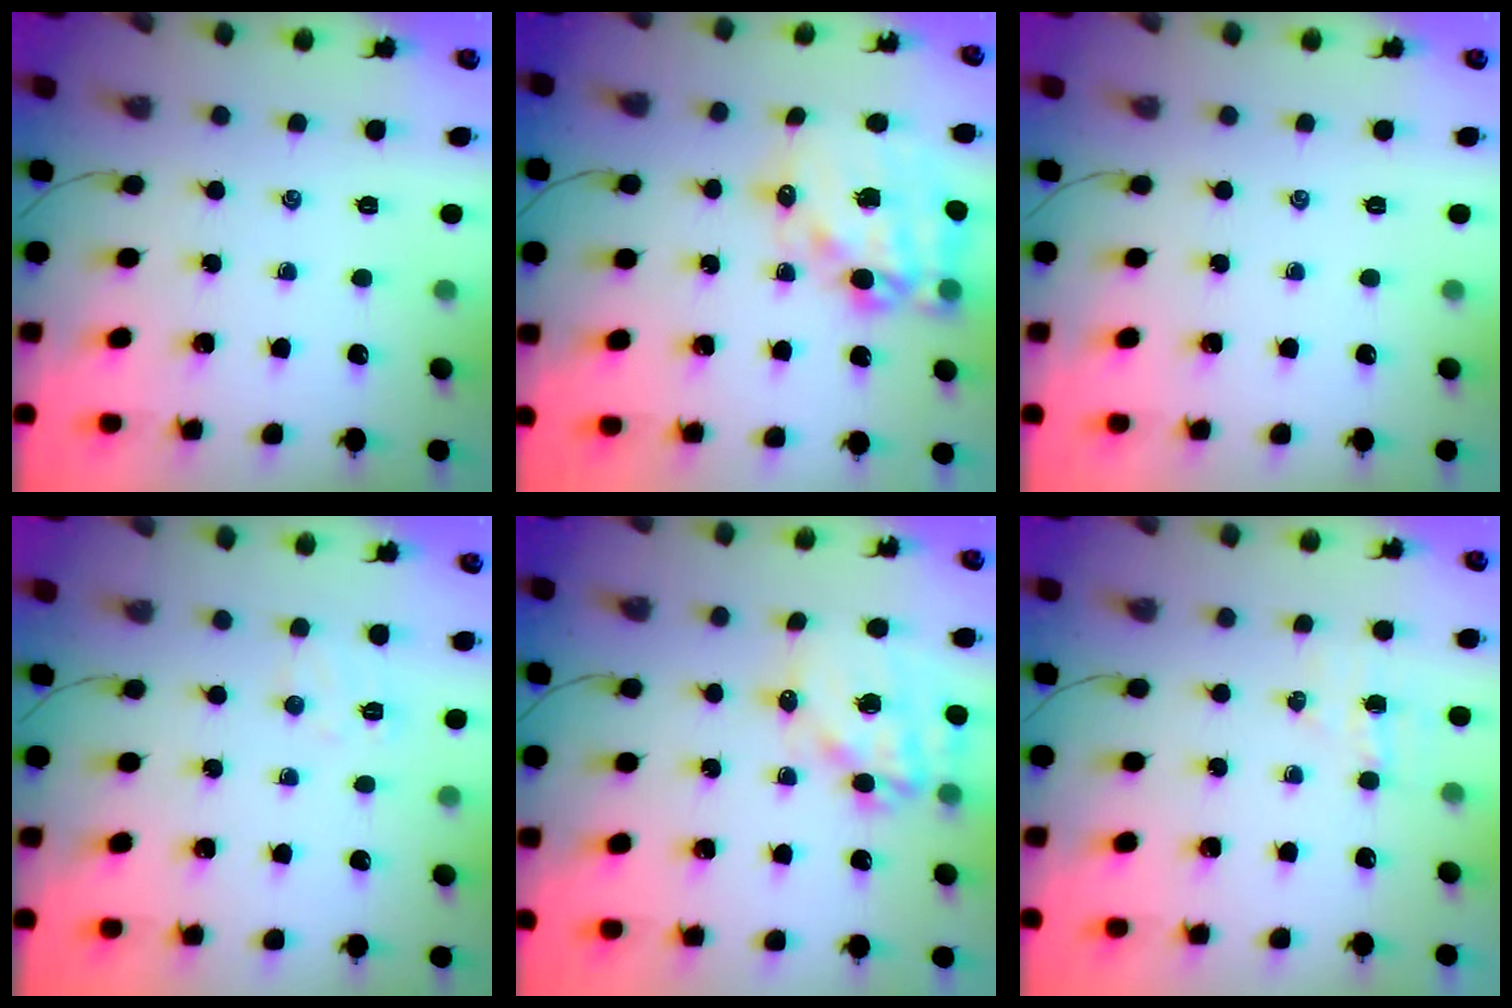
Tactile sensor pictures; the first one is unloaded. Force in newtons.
{"total": 17.7, "press": 17.2, "slide": 4.0}
{"total": 0.0}
{"total": 5.0, "press": 4.9, "slide": 1.1}
{"total": 14.5, "press": 14.2, "slide": 3.2}
{"total": 3.7, "press": 3.6, "slide": 0.8}